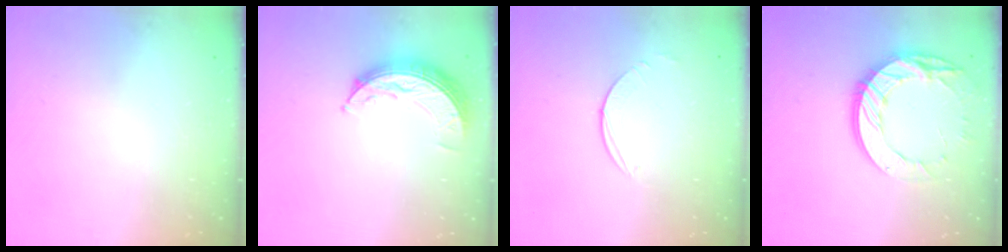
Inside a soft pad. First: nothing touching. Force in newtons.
{"total": 8.3, "press": 8.3, "slide": 0.6}
{"total": 3.9, "press": 3.9, "slide": 0.3}
{"total": 17.2, "press": 17.1, "slide": 1.3}